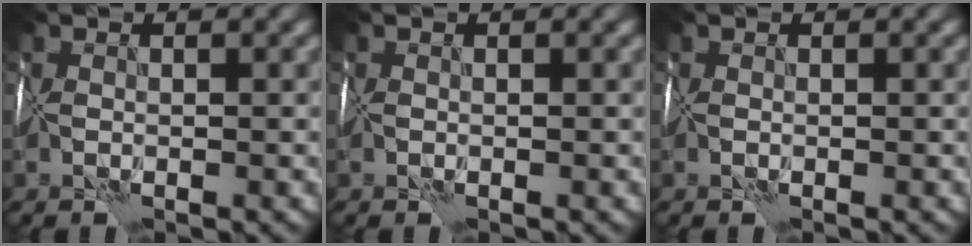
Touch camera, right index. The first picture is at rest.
{"total": 0.0}
{"total": 0.0}